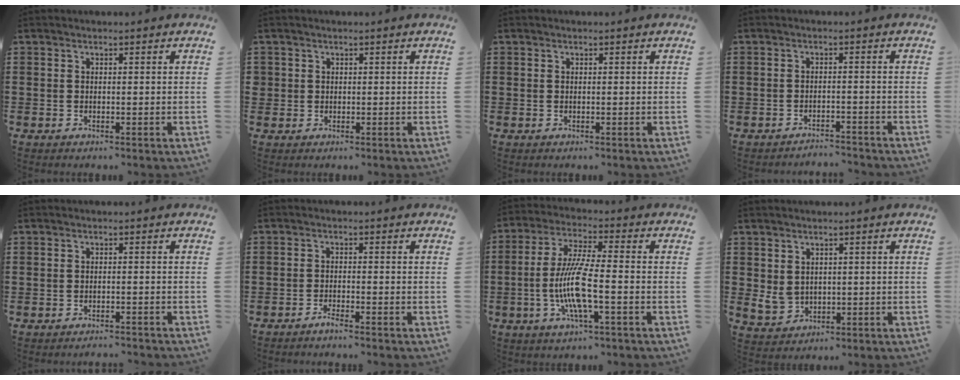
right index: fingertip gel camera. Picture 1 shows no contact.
{"total": 1.1, "force": [0.2, 1.0, 0.1], "torque": [-0.004, 0.004, 0.003]}
{"total": 0.0}
{"total": 2.2, "force": [-2.2, 0.0, 0.1], "torque": [-0.007, 0.001, -0.048]}
{"total": 1.2, "force": [-1.2, 0.0, 0.1], "torque": [-0.006, 0.001, -0.025]}
{"total": 1.6, "force": [-1.5, -0.3, 0.5], "torque": [-0.009, -0.002, -0.026]}
{"total": 9.5, "force": [-2.3, 1.5, 9.1], "torque": [-0.208, -0.021, -0.056]}
{"total": 2.9, "force": [0.8, 2.4, 1.5], "torque": [-0.043, 0.005, 0.013]}